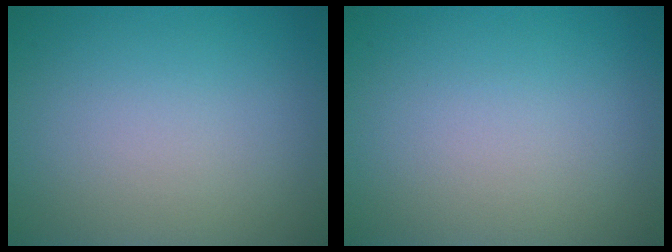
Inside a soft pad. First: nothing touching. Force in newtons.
{"total": 0.0}